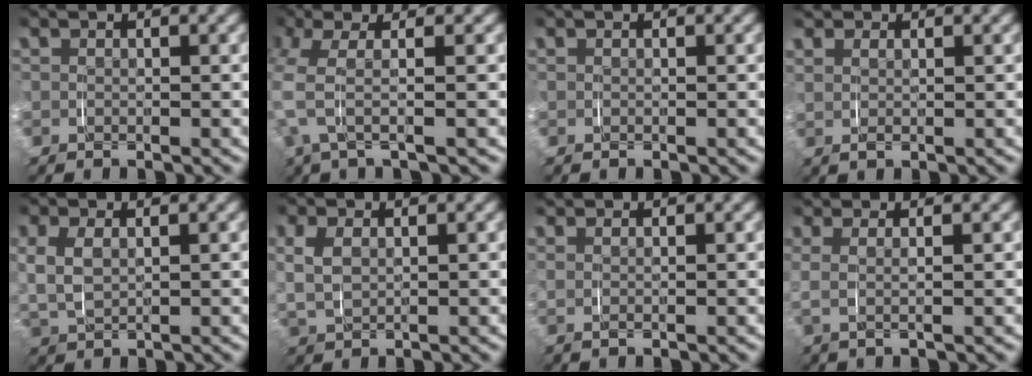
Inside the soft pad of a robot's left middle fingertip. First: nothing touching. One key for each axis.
{"total": 4.9, "fx": 1.6, "fy": 1.8, "fz": 4.3, "tx": -0.106, "ty": 0.021, "tz": 0.016}
{"total": 0.0}
{"total": 1.1, "fx": 0.8, "fy": 0.5, "fz": 0.6, "tx": -0.014, "ty": 0.002, "tz": 0.017}
{"total": 4.4, "fx": 0.9, "fy": 3.3, "fz": 2.7, "tx": -0.085, "ty": -0.003, "tz": 0.020}
{"total": 3.6, "fx": 1.0, "fy": 2.6, "fz": 2.3, "tx": -0.067, "ty": 0.002, "tz": 0.022}
{"total": 1.2, "fx": 1.0, "fy": 0.1, "fz": 0.6, "tx": -0.010, "ty": 0.005, "tz": 0.017}
{"total": 2.5, "fx": 1.2, "fy": 0.5, "fz": 2.2, "tx": -0.048, "ty": 0.009, "tz": 0.017}